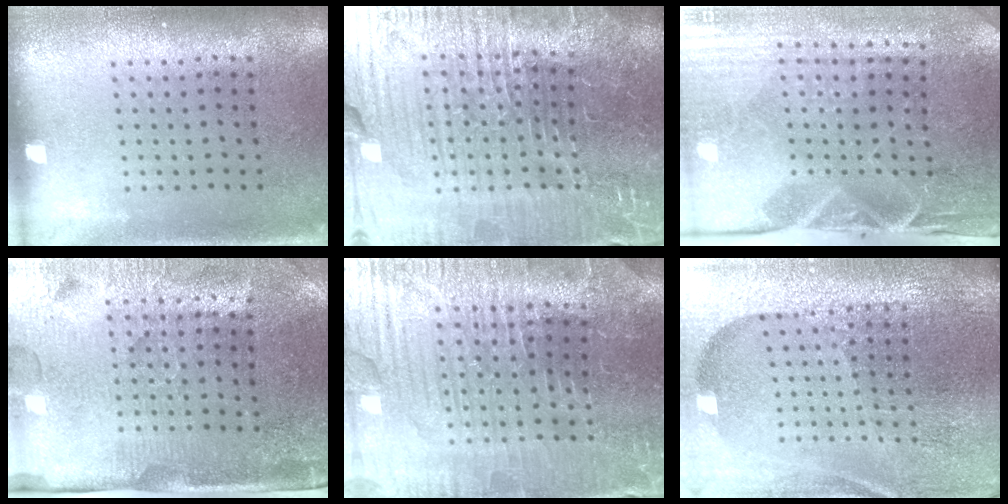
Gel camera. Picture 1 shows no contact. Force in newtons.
{"total": 7.3, "press": 6.6, "slide": 3.3}
{"total": 4.8, "press": 4.1, "slide": 2.6}
{"total": 4.3, "press": 3.7, "slide": 2.2}
{"total": 3.8, "press": 3.8, "slide": 0.4}
{"total": 5.2, "press": 4.8, "slide": 2.0}